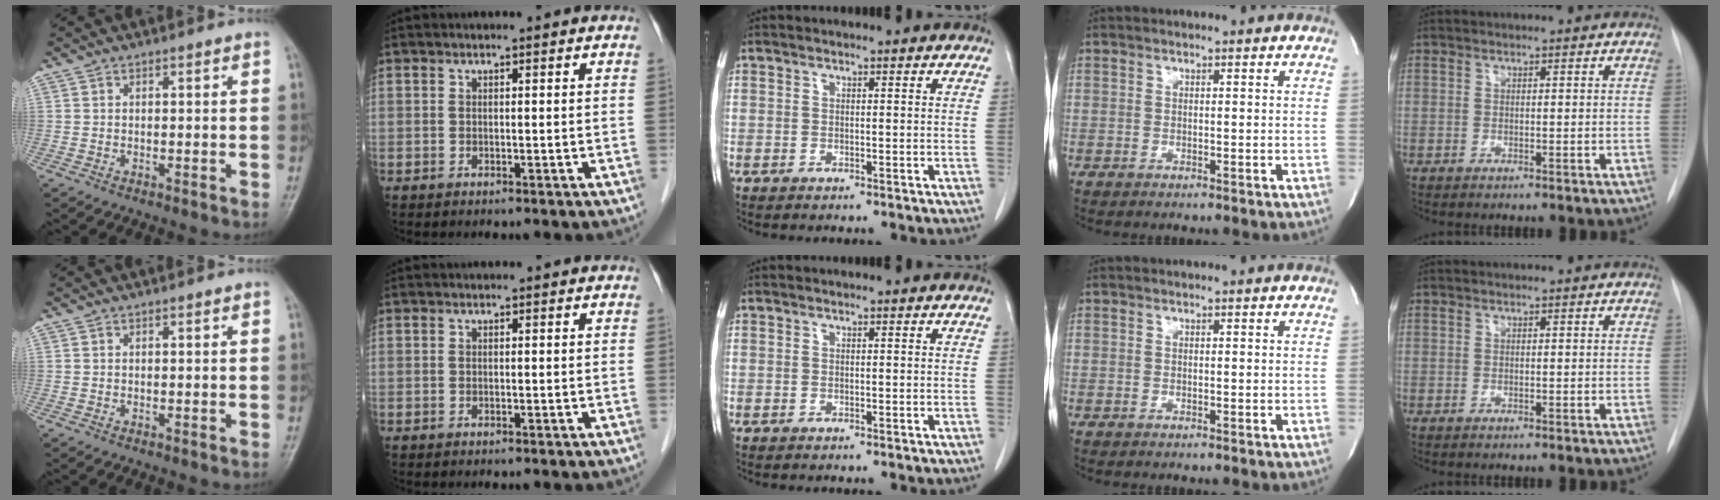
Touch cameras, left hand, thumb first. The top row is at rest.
{}